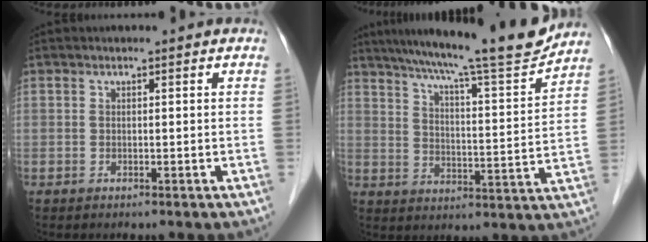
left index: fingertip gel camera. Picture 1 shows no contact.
{"total": 17.7, "force": [15.6, 0.0, 8.4], "torque": [-0.135, -0.014, 0.224]}